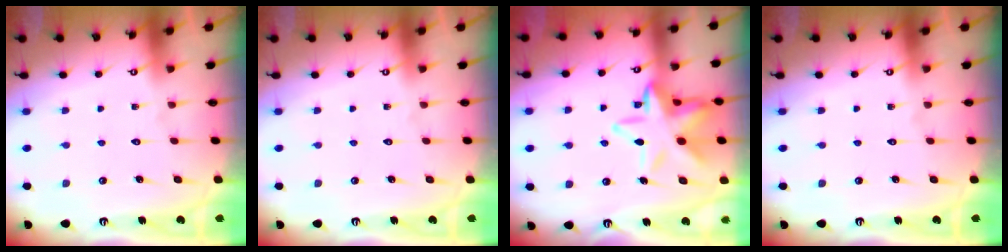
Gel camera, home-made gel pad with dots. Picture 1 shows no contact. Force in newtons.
{"total": 0.0}
{"total": 15.4, "press": 15.3, "slide": 1.7}
{"total": 0.0}